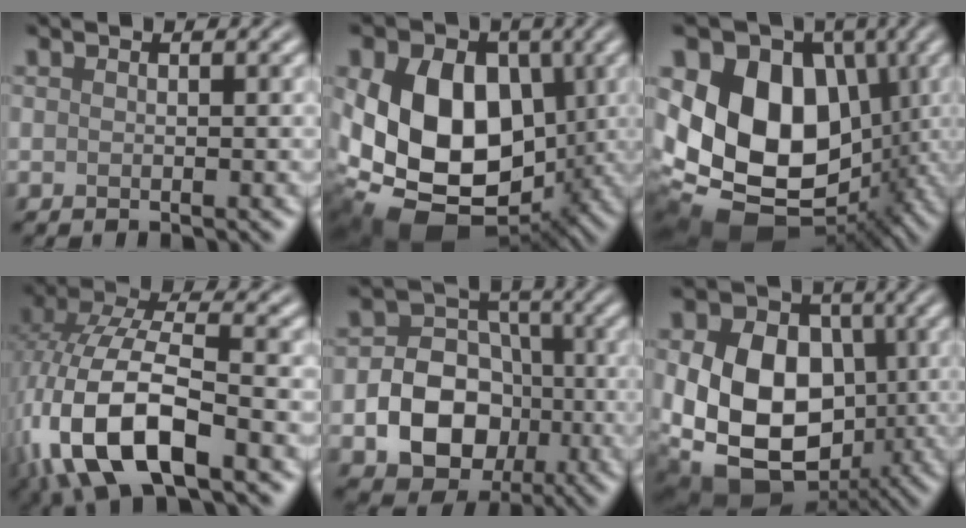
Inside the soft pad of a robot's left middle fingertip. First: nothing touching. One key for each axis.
{"total": 14.4, "fx": -0.3, "fy": 10.4, "fz": 10.0, "tx": -0.165, "ty": -0.012, "tz": -0.010}
{"total": 17.6, "fx": 0.0, "fy": 13.7, "fz": 11.1, "tx": -0.178, "ty": -0.007, "tz": 0.007}
{"total": 12.6, "fx": -4.3, "fy": 5.4, "fz": 10.5, "tx": -0.225, "ty": -0.003, "tz": -0.085}
{"total": 8.6, "fx": -2.4, "fy": 6.8, "fz": 4.6, "tx": -0.058, "ty": -0.009, "tz": -0.061}
{"total": 16.7, "fx": -1.2, "fy": 13.2, "fz": 10.2, "tx": -0.193, "ty": 0.000, "tz": -0.040}